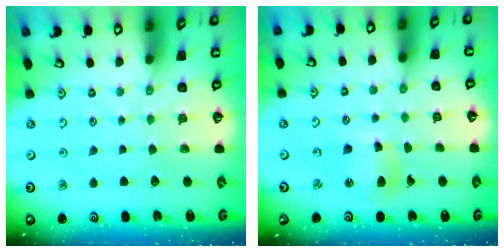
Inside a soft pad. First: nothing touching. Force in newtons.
{"total": 8.7, "press": 8.6, "slide": 1.1}